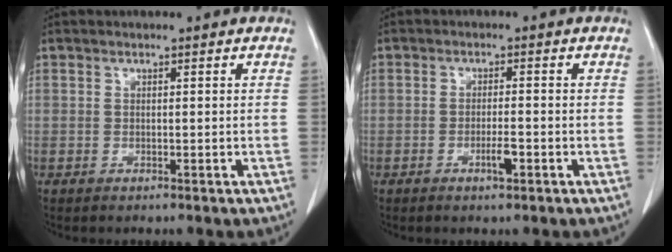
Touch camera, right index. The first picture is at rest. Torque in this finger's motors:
{"motor_torque": [-0.09, 0.03, -0.05, 0.00]}